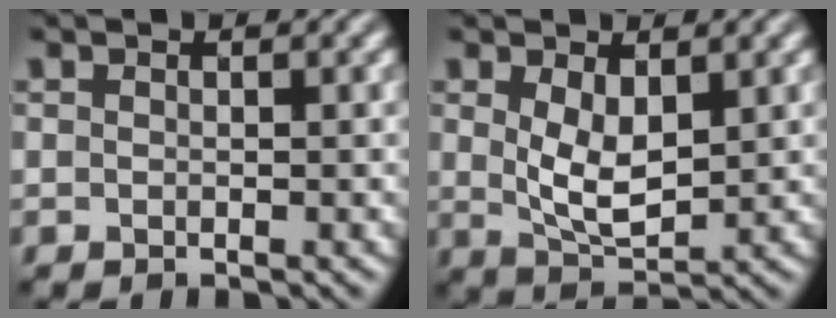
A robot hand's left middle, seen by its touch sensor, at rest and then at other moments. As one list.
[{"total": 3.9, "force": [0.9, 1.9, 3.3], "torque": [-0.071, -0.006, 0.024]}]